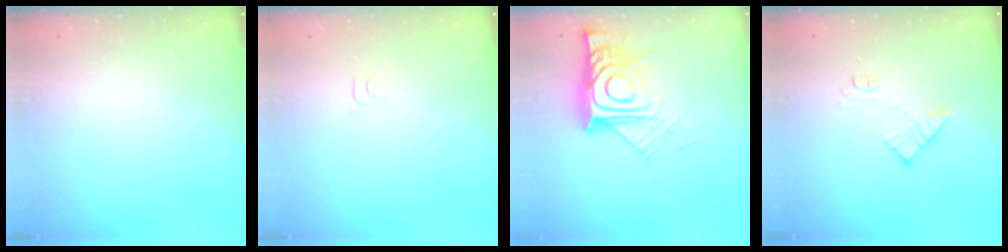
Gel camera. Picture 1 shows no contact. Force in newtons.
{"total": 3.4, "press": 3.4, "slide": 0.5}
{"total": 14.2, "press": 14.2, "slide": 1.1}
{"total": 10.1, "press": 10.1, "slide": 0.6}